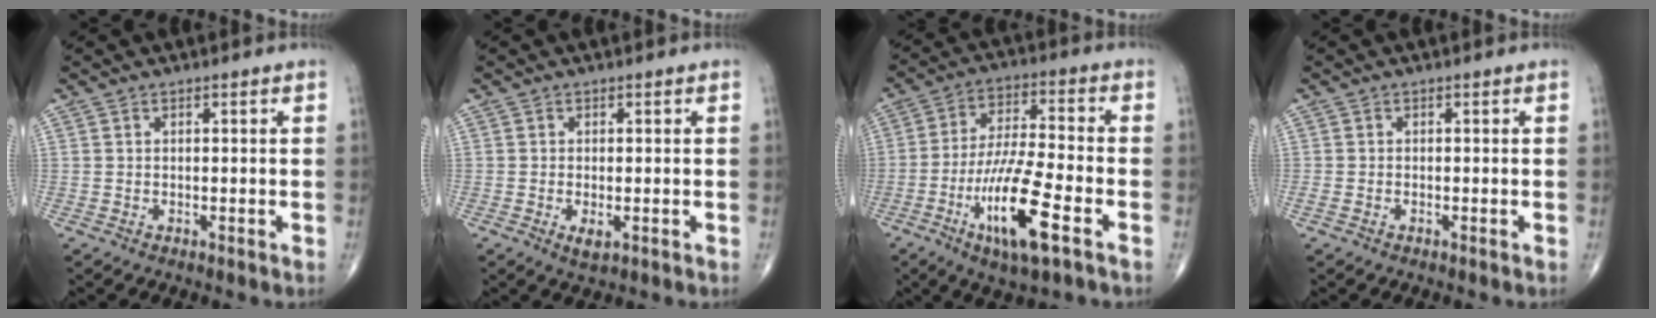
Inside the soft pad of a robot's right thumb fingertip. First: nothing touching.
{"total": 2.2, "force": [-0.6, 0.9, 1.9], "torque": [-0.033, -0.004, -0.010]}
{"total": 15.2, "force": [-6.4, 3.2, 13.4], "torque": [-0.260, 0.014, -0.115]}
{"total": 0.8, "force": [-0.3, 0.4, 0.5], "torque": [-0.018, -0.002, -0.008]}